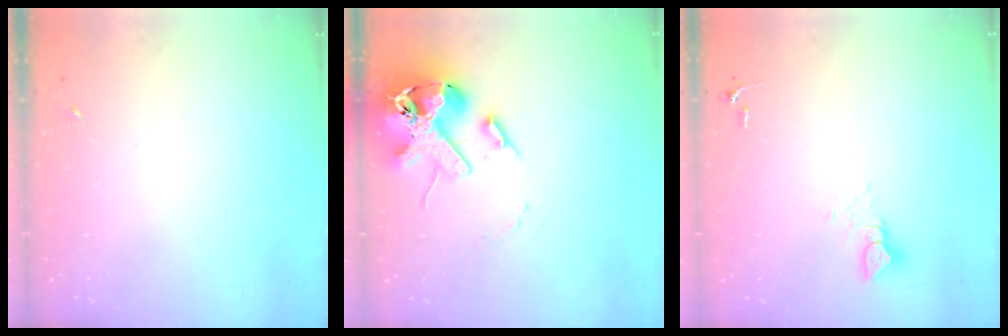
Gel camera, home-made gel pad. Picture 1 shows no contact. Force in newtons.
{"total": 15.6, "press": 15.4, "slide": 2.4}
{"total": 3.7, "press": 3.7, "slide": 0.1}